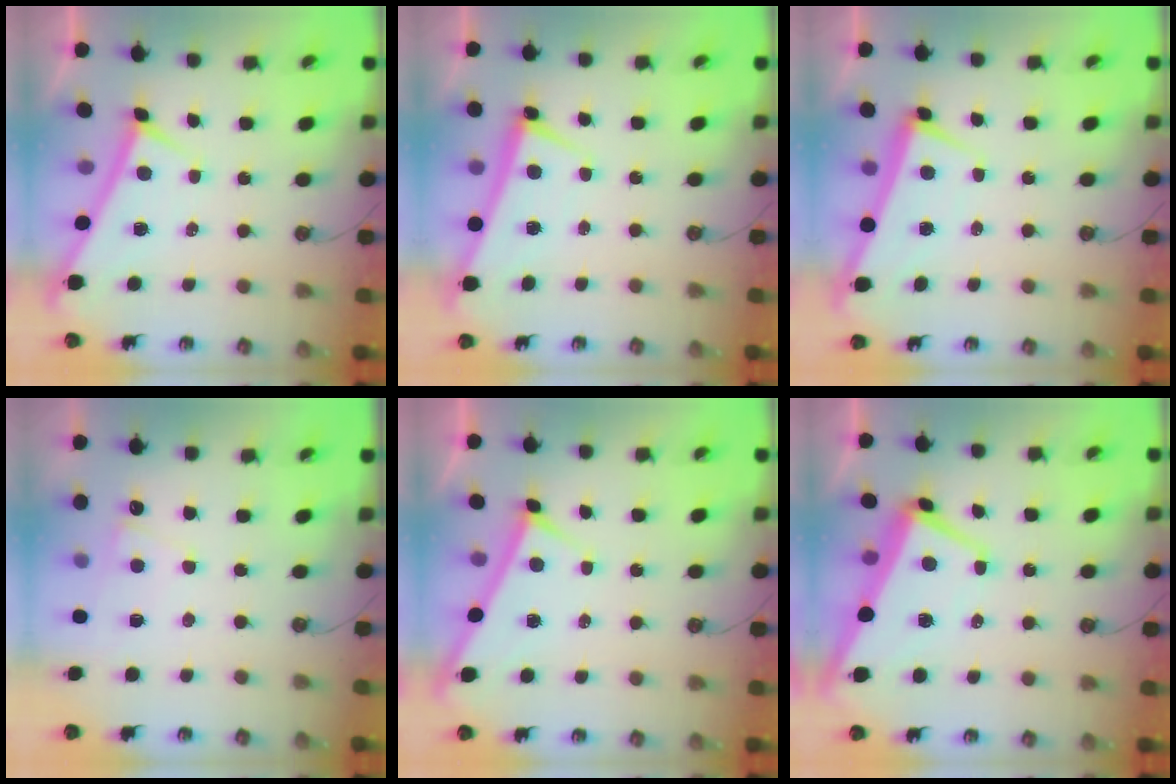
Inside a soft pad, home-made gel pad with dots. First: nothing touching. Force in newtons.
{"total": 1.3, "press": 1.0, "slide": 0.8}
{"total": 1.5, "press": 0.4, "slide": 1.5}
{"total": 1.0, "press": 0.7, "slide": 0.7}
{"total": 4.0, "press": 4.0, "slide": 0.3}
{"total": 1.4, "press": 0.9, "slide": 1.0}